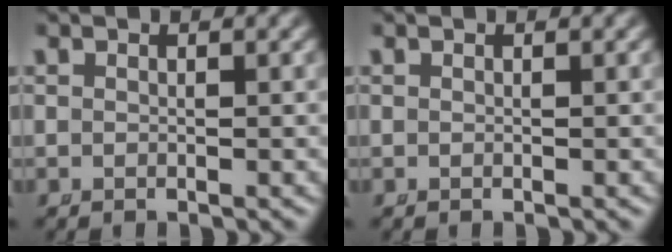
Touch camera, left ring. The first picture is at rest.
{"total": 0.0}